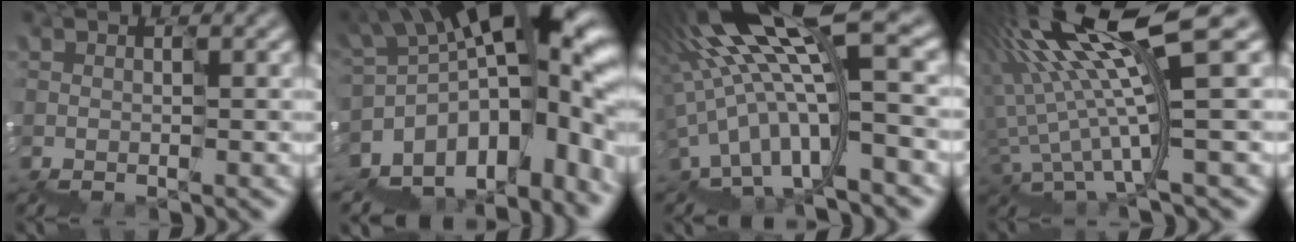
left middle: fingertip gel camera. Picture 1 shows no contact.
{"total": 13.8, "force": [-4.5, 7.3, 10.8], "torque": [-0.164, 0.008, -0.060]}
{"total": 10.6, "force": [1.1, 2.4, 10.3], "torque": [-0.196, 0.027, 0.031]}
{"total": 9.8, "force": [3.8, 1.6, 8.8], "torque": [-0.172, 0.024, 0.083]}